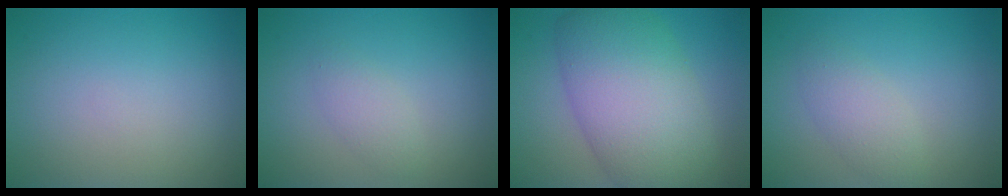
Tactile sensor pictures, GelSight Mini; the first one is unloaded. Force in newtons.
{"total": 1.7, "press": 1.6, "slide": 0.0}
{"total": 10.7, "press": 10.7, "slide": 0.7}
{"total": 2.4, "press": 2.4, "slide": 0.0}